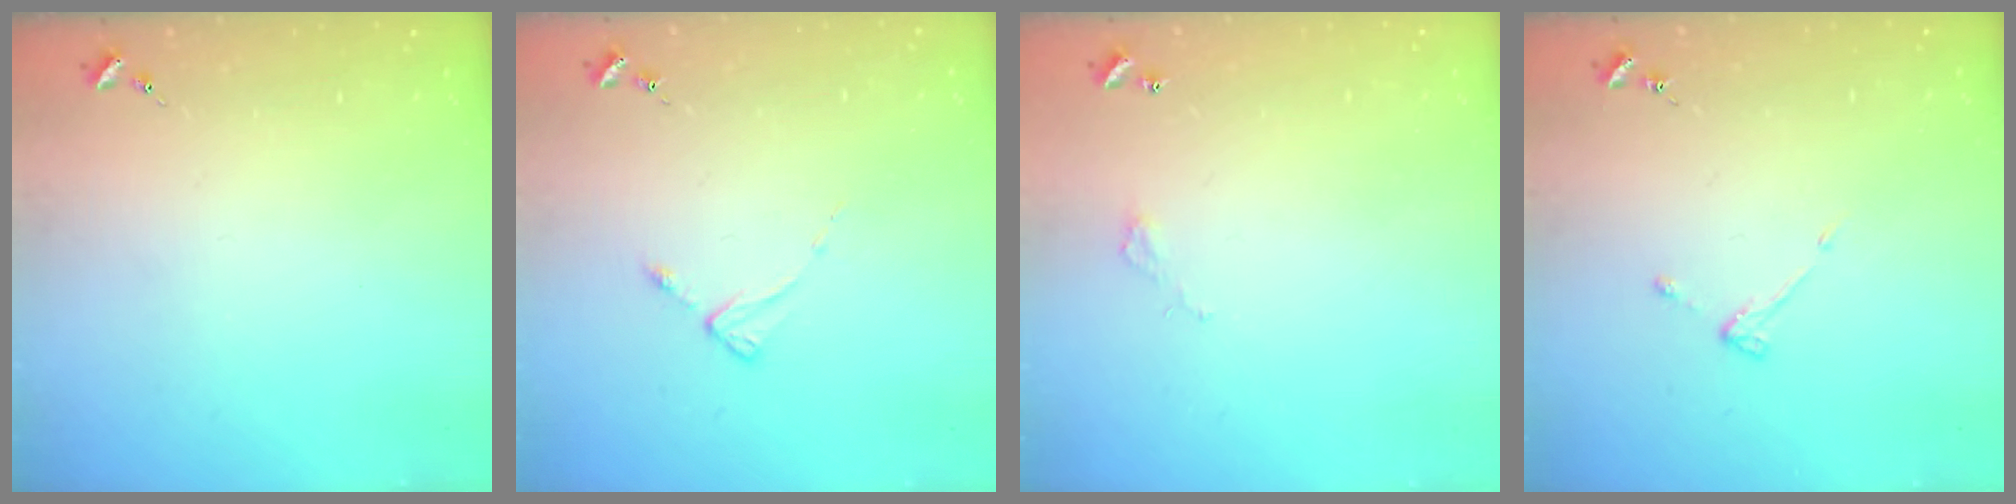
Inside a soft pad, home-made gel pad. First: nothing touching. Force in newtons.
{"total": 2.6, "press": 2.6, "slide": 0.3}
{"total": 2.8, "press": 2.8, "slide": 0.2}
{"total": 3.6, "press": 3.5, "slide": 0.6}